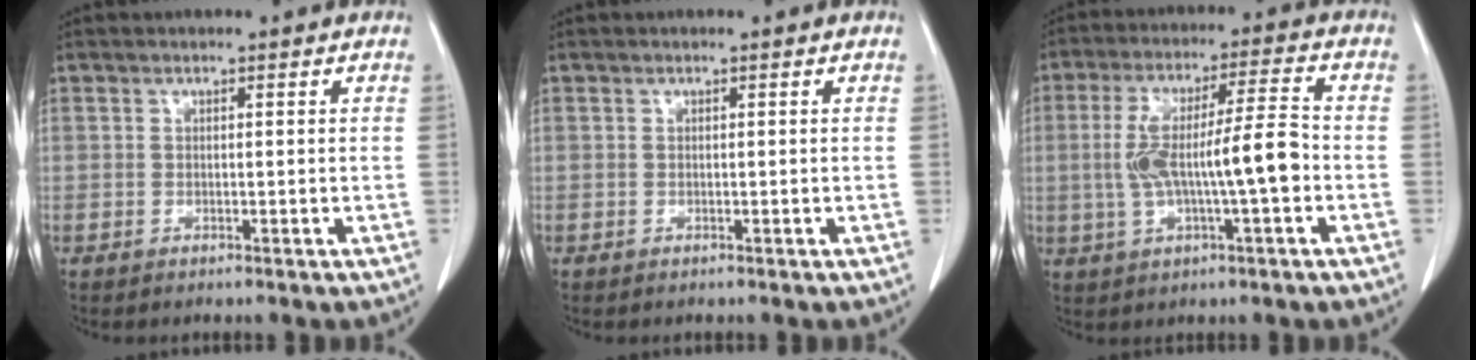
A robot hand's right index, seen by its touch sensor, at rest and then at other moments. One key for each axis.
{"total": 0.0}
{"total": 11.5, "fx": -1.5, "fy": 1.4, "fz": 11.3, "tx": -0.212, "ty": 0.021, "tz": -0.022}